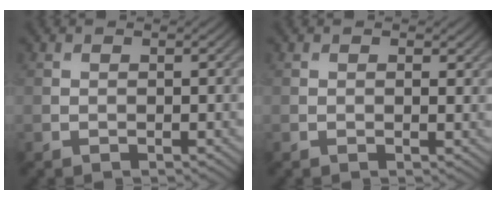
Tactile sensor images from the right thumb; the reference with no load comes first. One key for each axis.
{"total": 1.5, "fx": 0.7, "fy": 0.7, "fz": 1.2, "tx": -0.015, "ty": -0.004, "tz": 0.011}